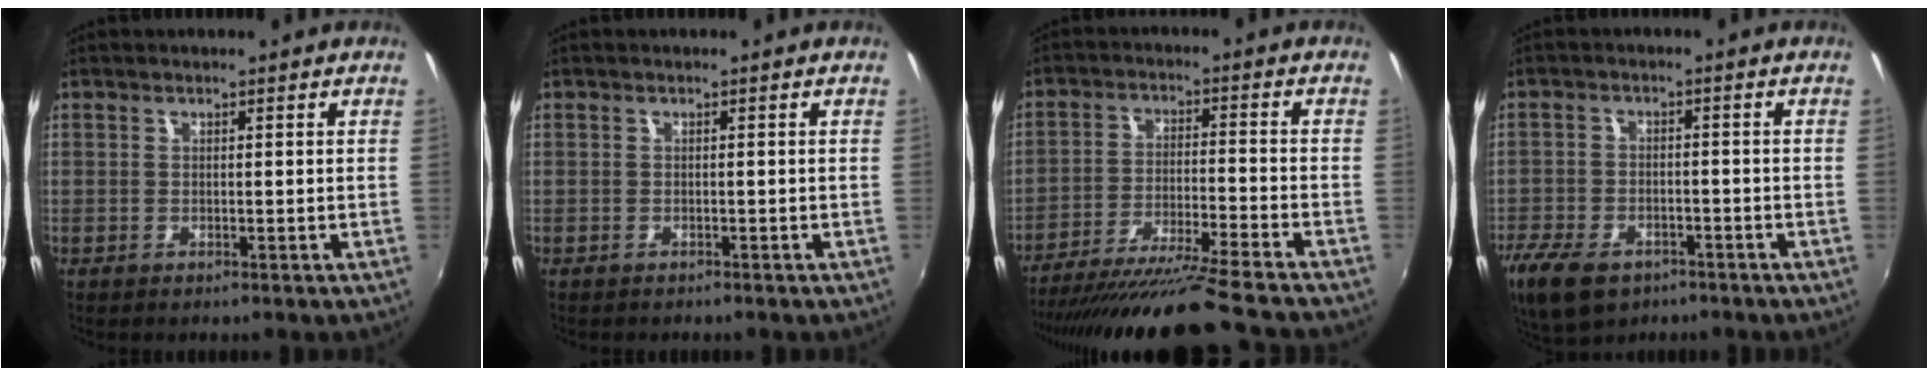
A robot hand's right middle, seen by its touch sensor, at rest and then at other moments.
{"total": 0.7, "force": [-0.6, 0.3, 0.1], "torque": [-0.005, -0.001, -0.008]}
{"total": 17.2, "force": [-15.5, -1.6, 7.4], "torque": [-0.147, -0.036, -0.254]}
{"total": 12.2, "force": [-7.8, 6.8, 6.5], "torque": [-0.163, -0.025, -0.139]}